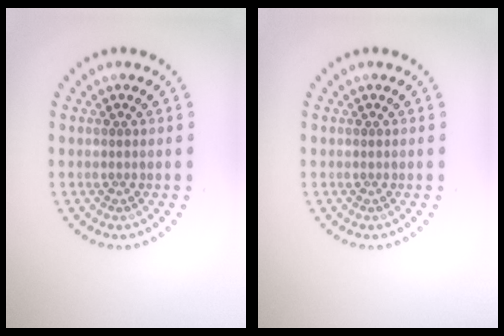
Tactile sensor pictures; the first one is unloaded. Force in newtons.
{"total": 0.0}